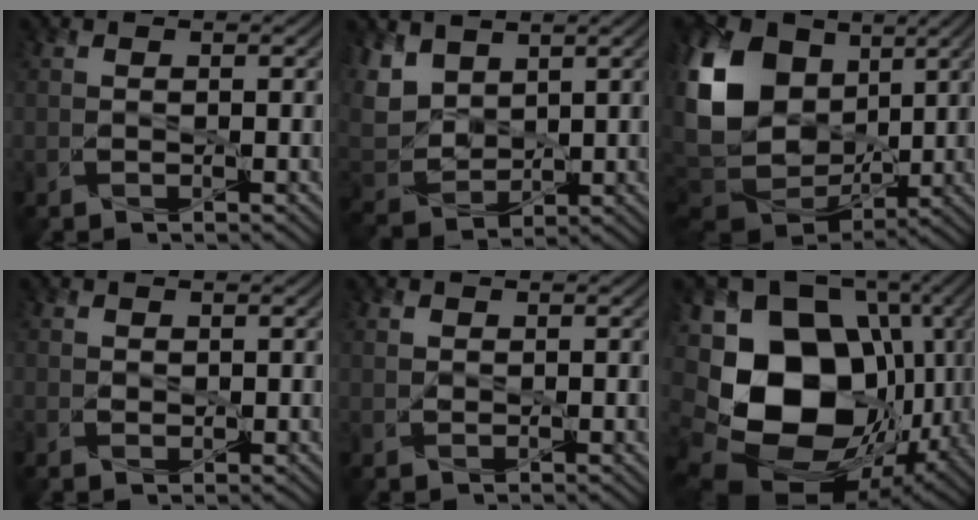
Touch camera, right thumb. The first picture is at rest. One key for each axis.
{"total": 7.0, "fx": 3.7, "fy": 4.6, "fz": 3.7, "tx": -0.120, "ty": 0.007, "tz": 0.075}
{"total": 16.6, "fx": 2.7, "fy": 12.8, "fz": 10.3, "tx": -0.259, "ty": 0.011, "tz": 0.067}
{"total": 0.8, "fx": 0.6, "fy": 0.5, "fz": 0.1, "tx": -0.007, "ty": -0.002, "tz": 0.014}
{"total": 1.1, "fx": 0.5, "fy": 0.8, "fz": 0.5, "tx": -0.013, "ty": 0.000, "tz": 0.013}
{"total": 20.0, "fx": -2.6, "fy": 15.2, "fz": 12.6, "tx": -0.269, "ty": -0.018, "tz": -0.034}